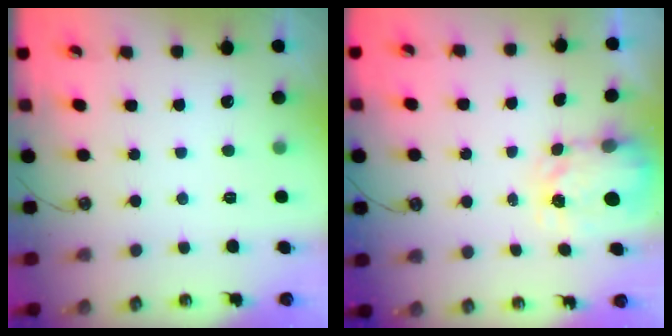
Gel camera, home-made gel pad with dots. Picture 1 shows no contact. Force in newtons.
{"total": 3.7, "press": 3.6, "slide": 0.4}